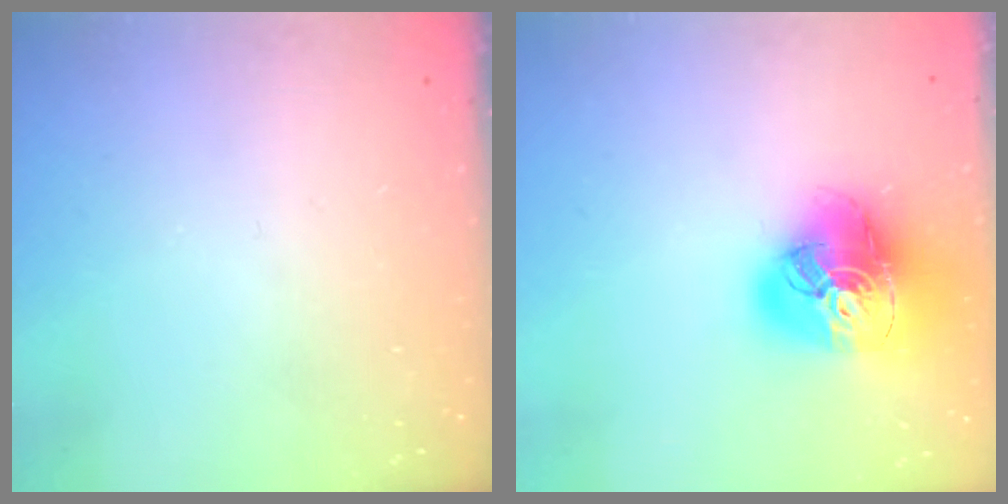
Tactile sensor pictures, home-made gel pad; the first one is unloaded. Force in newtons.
{"total": 20.6, "press": 20.5, "slide": 2.1}